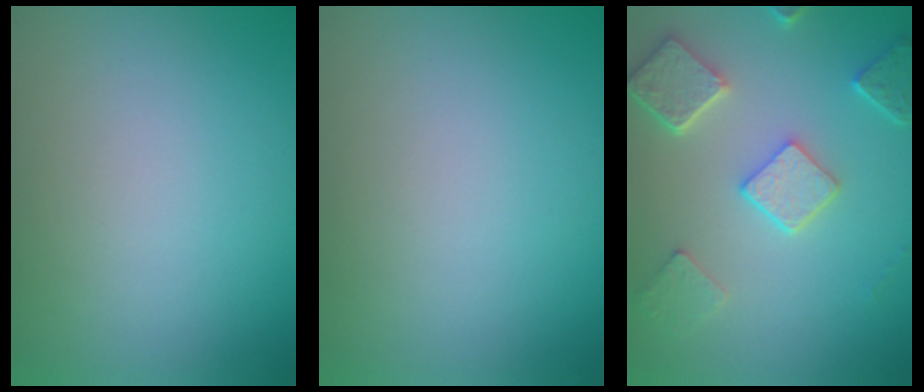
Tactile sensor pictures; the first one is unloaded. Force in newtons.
{"total": 0.0}
{"total": 4.9, "press": 3.9, "slide": 2.9}